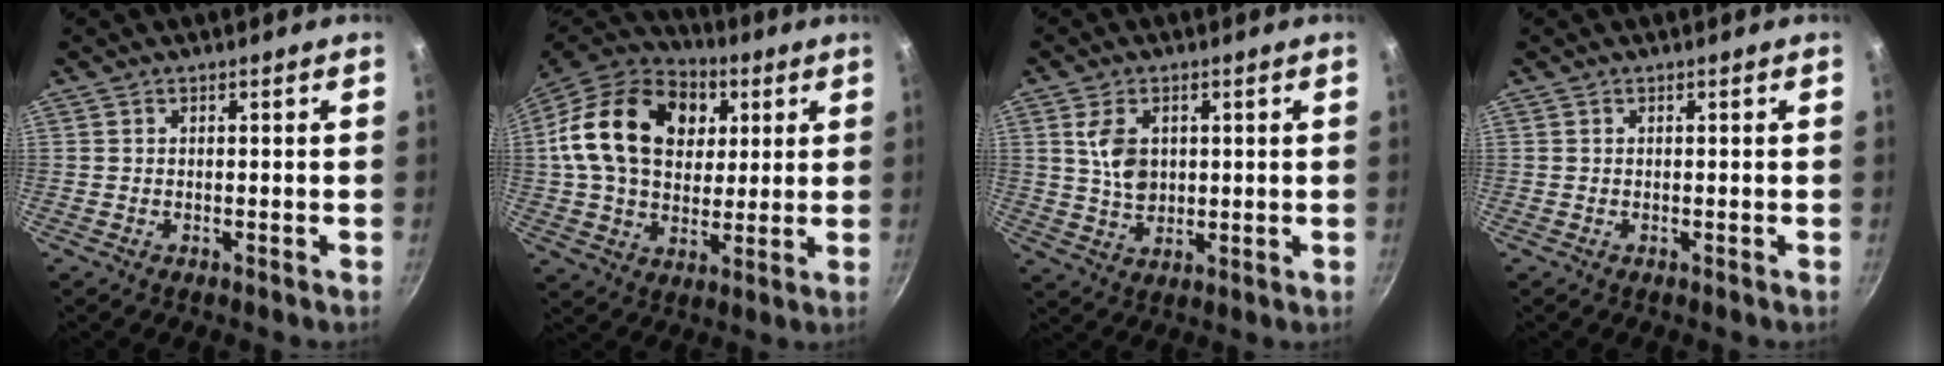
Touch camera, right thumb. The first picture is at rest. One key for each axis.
{"total": 24.1, "fx": 6.1, "fy": 17.3, "fz": 15.7, "tx": -0.253, "ty": 0.009, "tz": 0.097}
{"total": 7.1, "fx": 1.7, "fy": 4.7, "fz": 5.0, "tx": -0.080, "ty": -0.008, "tz": 0.036}
{"total": 0.0}